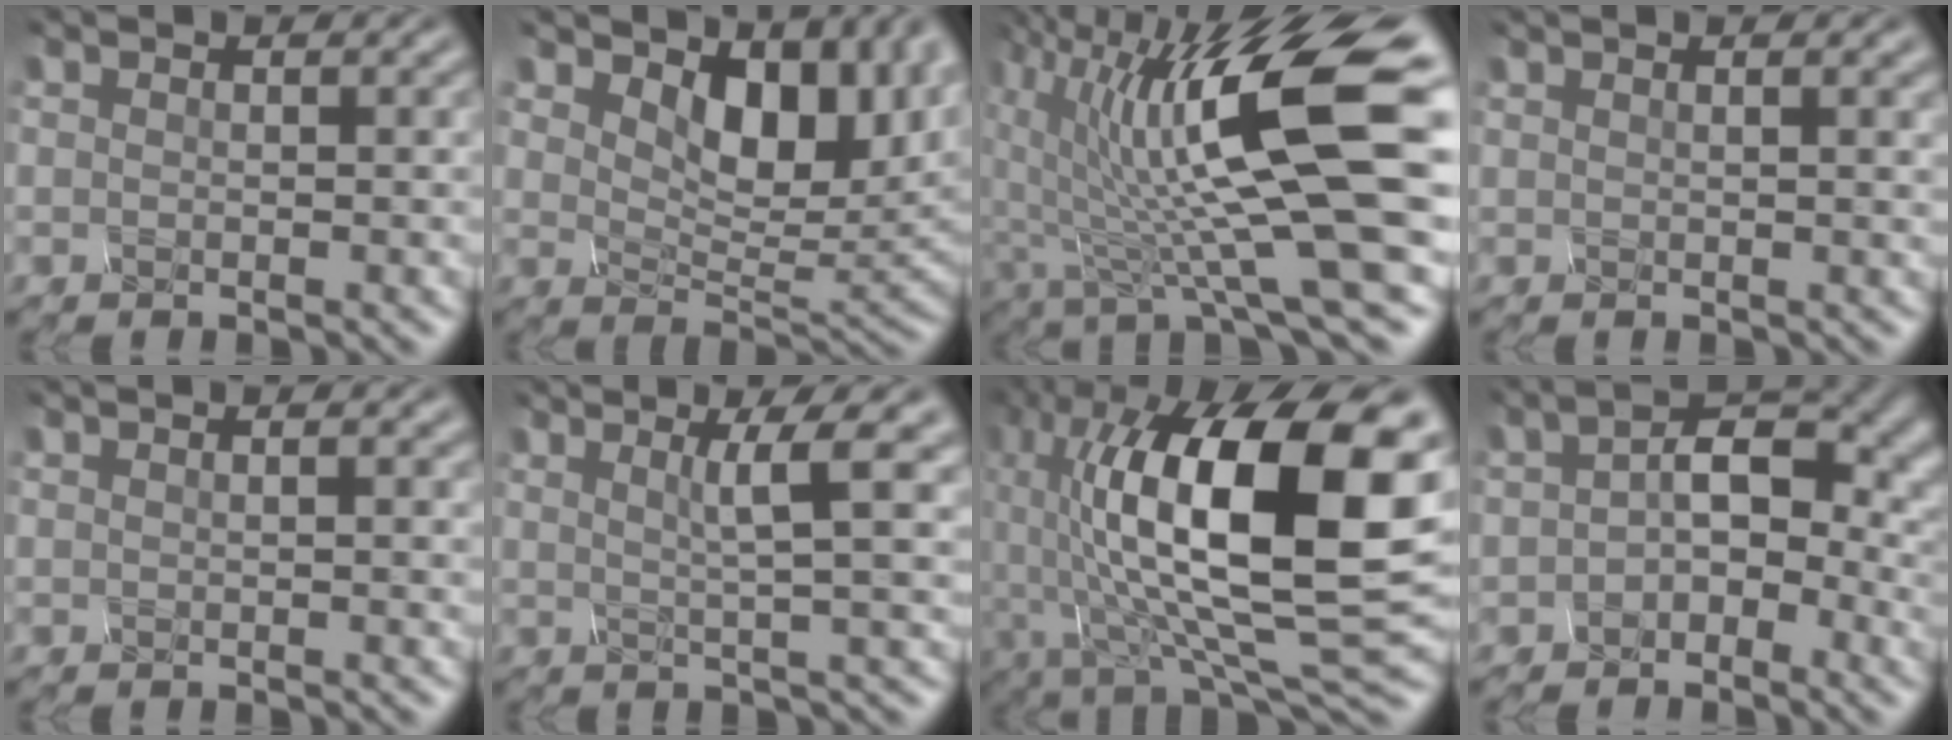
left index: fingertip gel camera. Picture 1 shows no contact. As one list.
[{"total": 7.0, "force": [3.0, 3.9, 5.0], "torque": [-0.089, -0.014, 0.059]}, {"total": 13.1, "force": [1.2, 2.9, 12.8], "torque": [-0.239, -0.006, 0.037]}, {"total": 2.6, "force": [1.5, 1.0, 1.8], "torque": [-0.007, 0.021, 0.000]}, {"total": 2.0, "force": [1.3, 0.9, 1.3], "torque": [0.001, 0.019, -0.002]}, {"total": 4.5, "force": [1.7, 0.3, 4.2], "torque": [-0.072, 0.007, 0.042]}, {"total": 17.6, "force": [0.6, 7.9, 15.8], "torque": [-0.268, 0.009, 0.009]}, {"total": 6.9, "force": [-0.5, 4.5, 5.2], "torque": [-0.084, 0.010, -0.006]}]